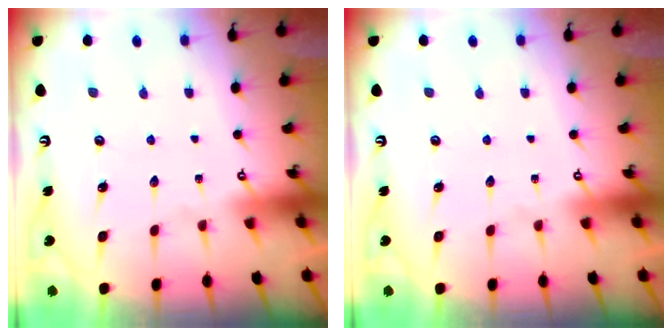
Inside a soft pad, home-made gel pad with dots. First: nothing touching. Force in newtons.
{"total": 0.0}